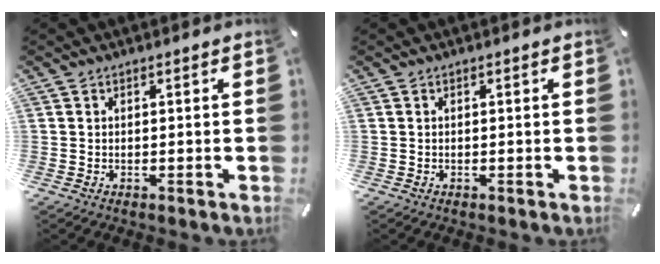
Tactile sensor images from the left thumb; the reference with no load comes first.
{"total": 0.0}